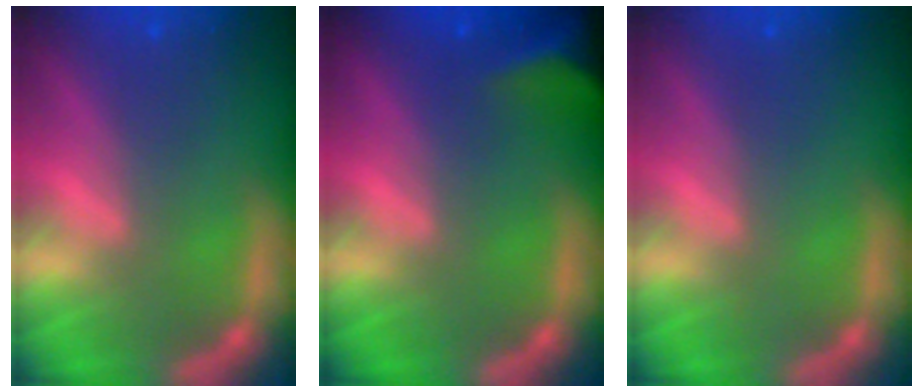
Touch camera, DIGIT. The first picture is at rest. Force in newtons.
{"total": 7.5}
{"total": 0.0}